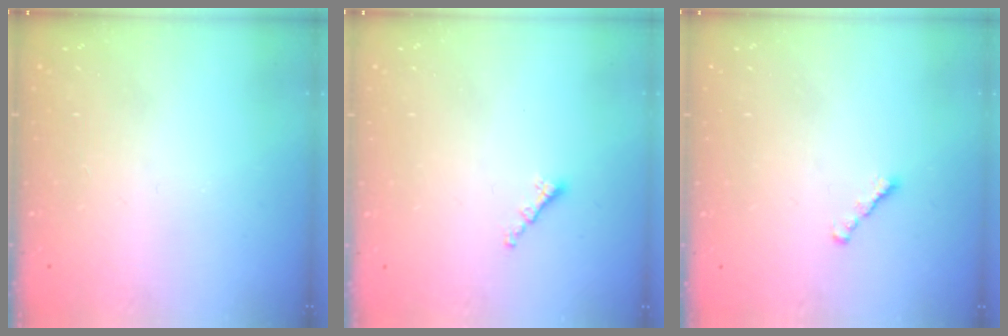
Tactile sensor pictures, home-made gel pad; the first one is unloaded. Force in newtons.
{"total": 1.2, "press": 1.1, "slide": 0.5}
{"total": 1.8, "press": 1.7, "slide": 0.6}